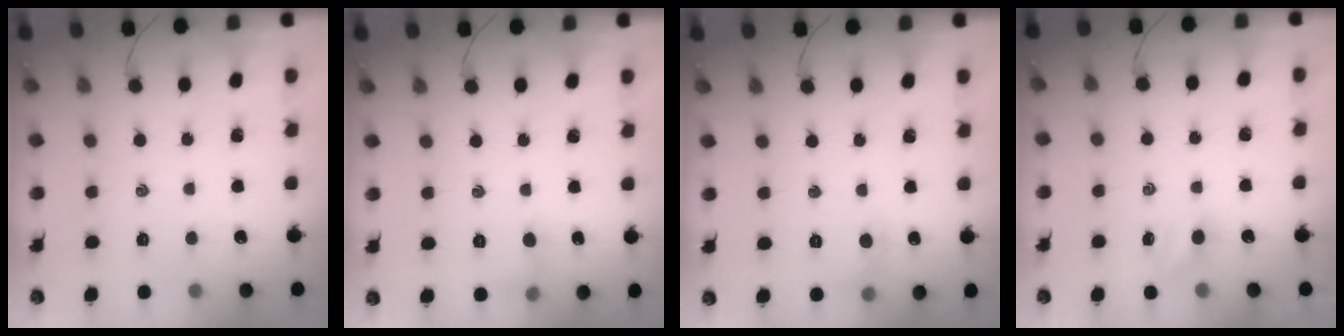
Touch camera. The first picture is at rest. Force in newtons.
{"total": 4.7, "press": 4.4, "slide": 1.6}
{"total": 5.4, "press": 5.0, "slide": 2.0}
{"total": 2.2, "press": 2.1, "slide": 0.8}